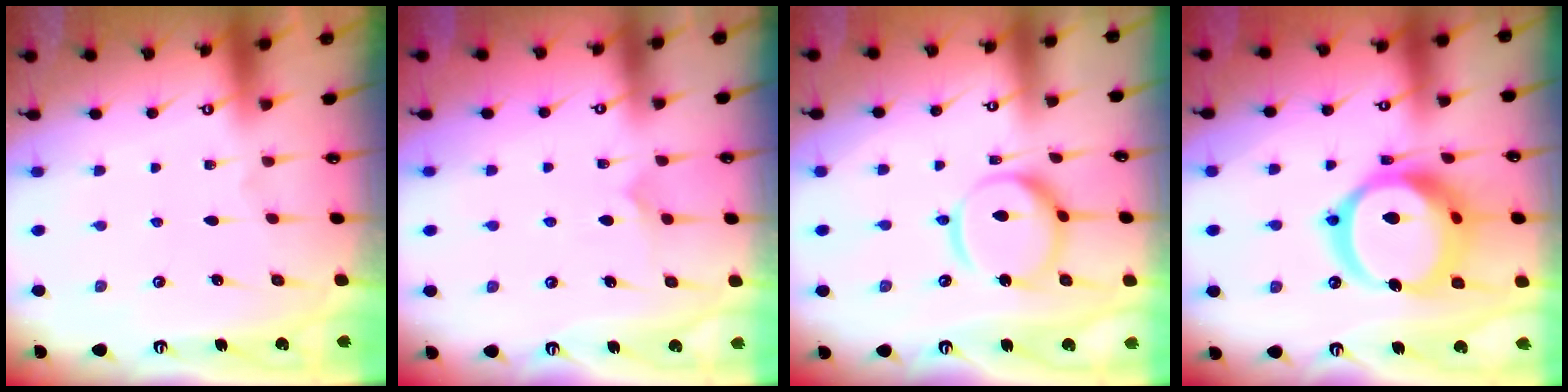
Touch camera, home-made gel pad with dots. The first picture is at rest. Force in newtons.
{"total": 5.8, "press": 5.8, "slide": 0.5}
{"total": 14.0, "press": 13.9, "slide": 1.4}
{"total": 21.8, "press": 21.7, "slide": 2.3}